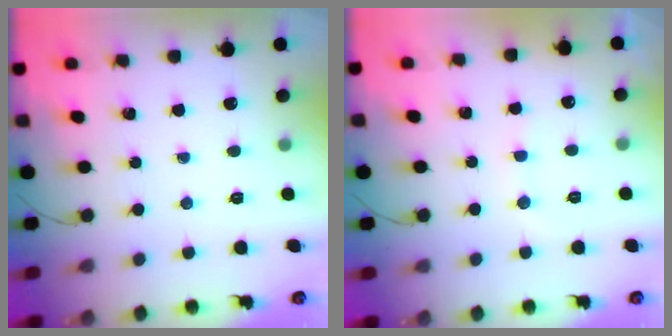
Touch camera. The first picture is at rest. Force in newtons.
{"total": 7.6, "press": 7.4, "slide": 1.5}